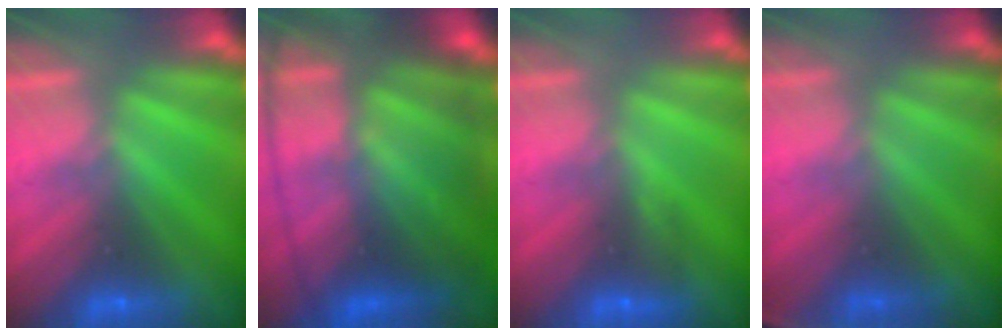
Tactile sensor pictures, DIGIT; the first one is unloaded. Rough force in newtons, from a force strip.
{"total": 8.1}
{"total": 2.9}
{"total": 2.8}